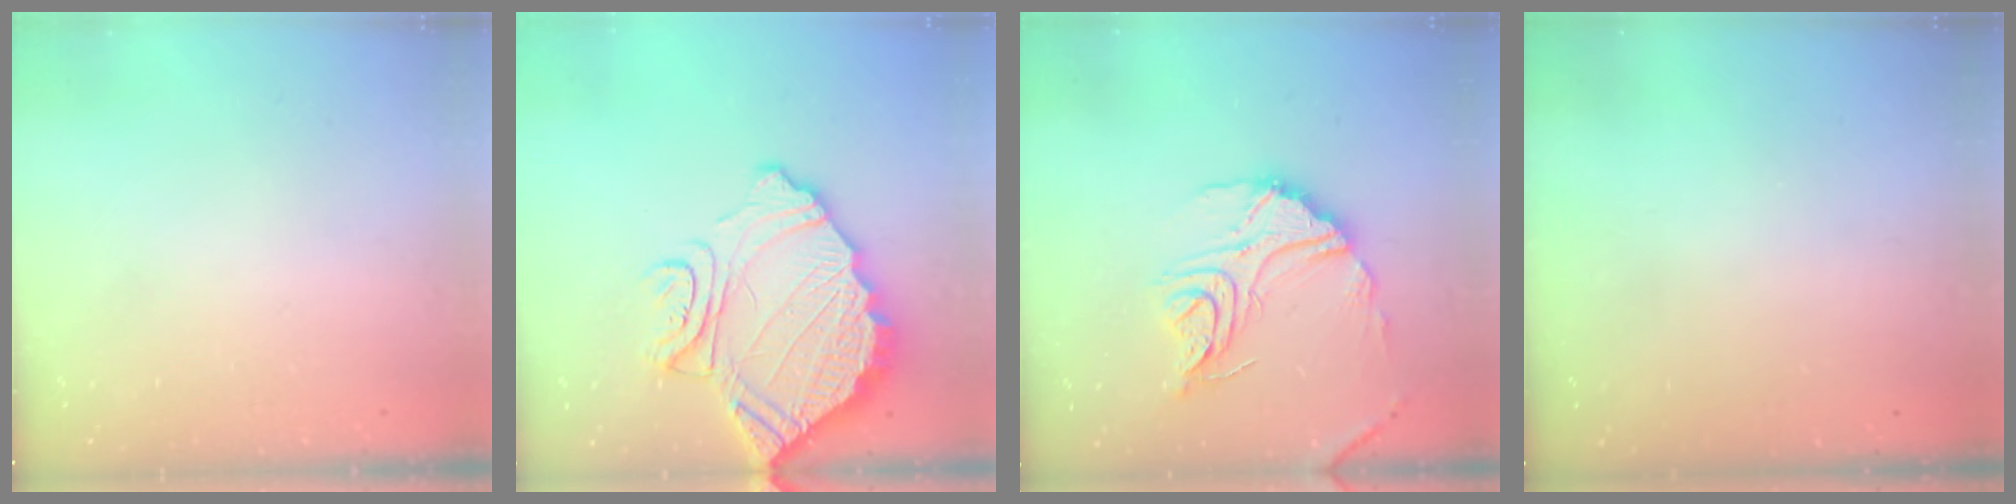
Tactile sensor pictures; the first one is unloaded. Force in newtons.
{"total": 17.7, "press": 17.6, "slide": 1.5}
{"total": 18.4, "press": 18.3, "slide": 1.8}
{"total": 3.1, "press": 3.1, "slide": 0.3}